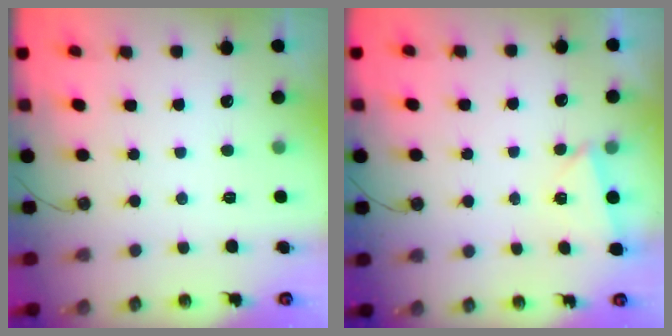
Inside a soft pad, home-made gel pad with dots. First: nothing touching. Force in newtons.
{"total": 2.4, "press": 2.1, "slide": 1.1}